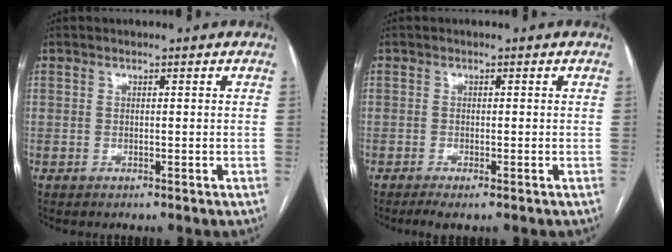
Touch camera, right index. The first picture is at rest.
{"total": 2.0, "force": [-1.3, 0.2, 1.5], "torque": [-0.026, -0.005, -0.023]}